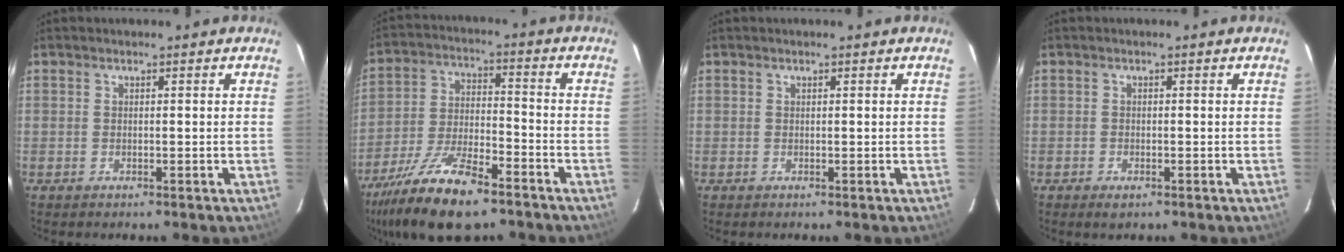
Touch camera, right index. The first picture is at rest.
{"total": 16.4, "force": [-11.9, 5.2, 10.1], "torque": [-0.214, -0.027, -0.219]}
{"total": 0.0}
{"total": 1.4, "force": [-0.8, 0.8, 0.8], "torque": [-0.013, -0.003, -0.014]}